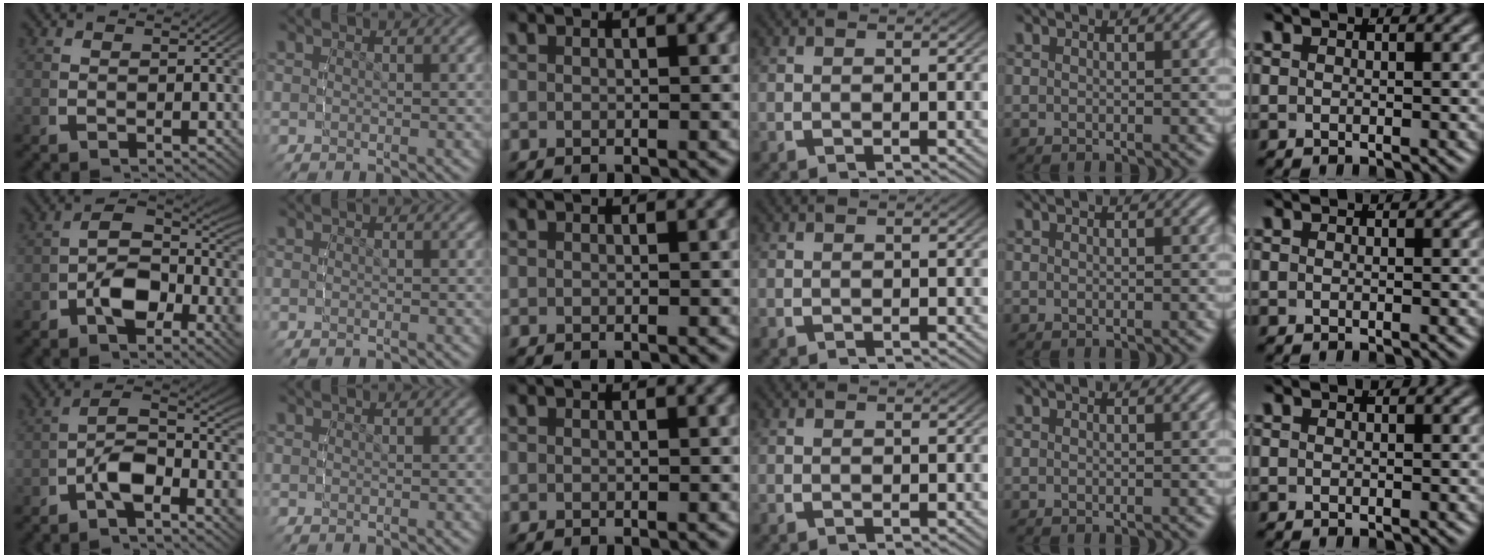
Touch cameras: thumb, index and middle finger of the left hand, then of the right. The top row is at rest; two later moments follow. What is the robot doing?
{"motion": "lift_and_place", "object": "stress ball aka squeeze ball"}